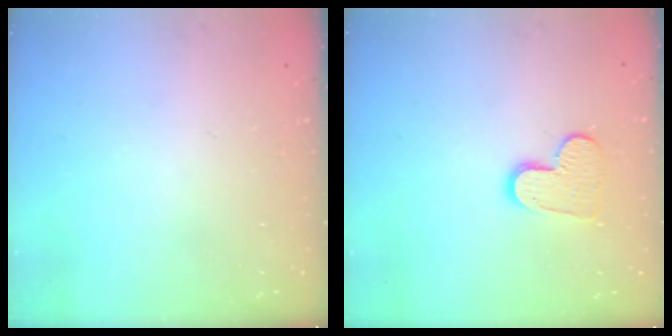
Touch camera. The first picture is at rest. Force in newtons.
{"total": 9.4, "press": 9.4, "slide": 0.6}